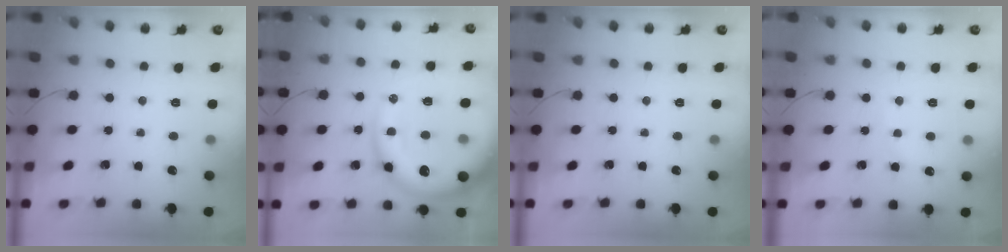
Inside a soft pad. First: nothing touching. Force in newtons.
{"total": 20.8, "press": 20.3, "slide": 4.3}
{"total": 0.0}
{"total": 2.7, "press": 2.6, "slide": 0.5}